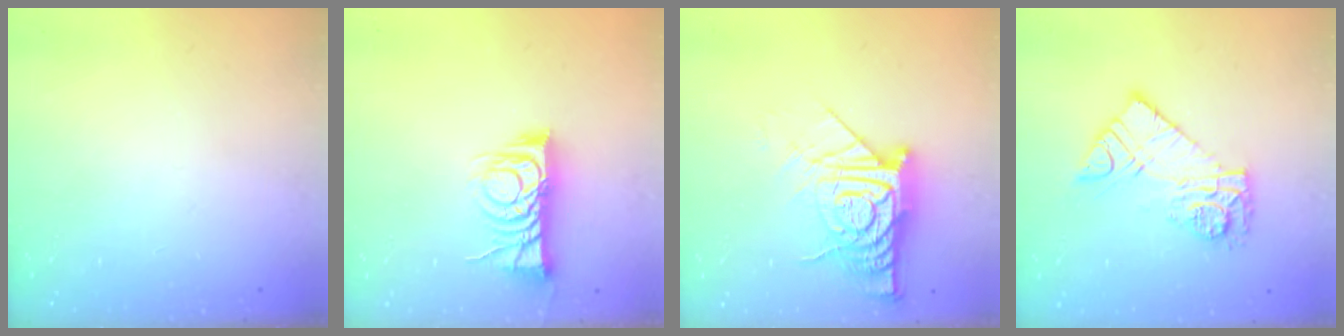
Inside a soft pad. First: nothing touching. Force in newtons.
{"total": 8.7, "press": 8.7, "slide": 0.2}
{"total": 14.9, "press": 14.9, "slide": 1.5}
{"total": 11.7, "press": 11.6, "slide": 1.0}